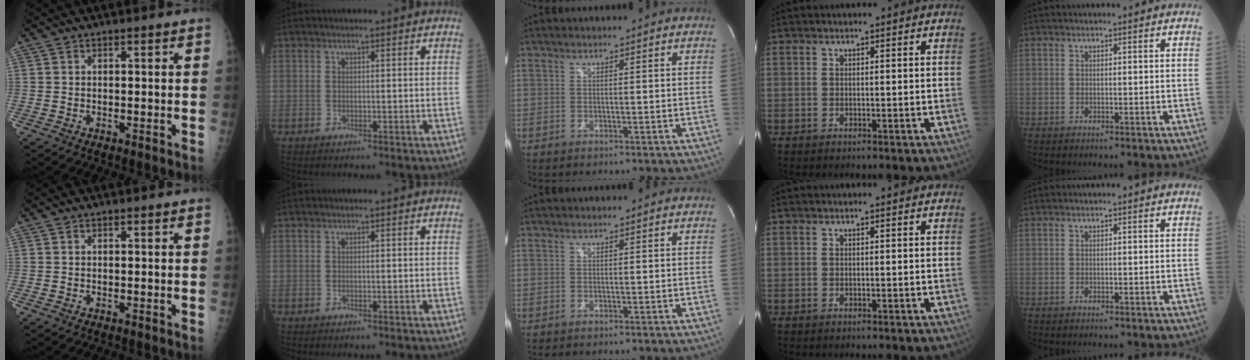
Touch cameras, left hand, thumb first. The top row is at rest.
{}